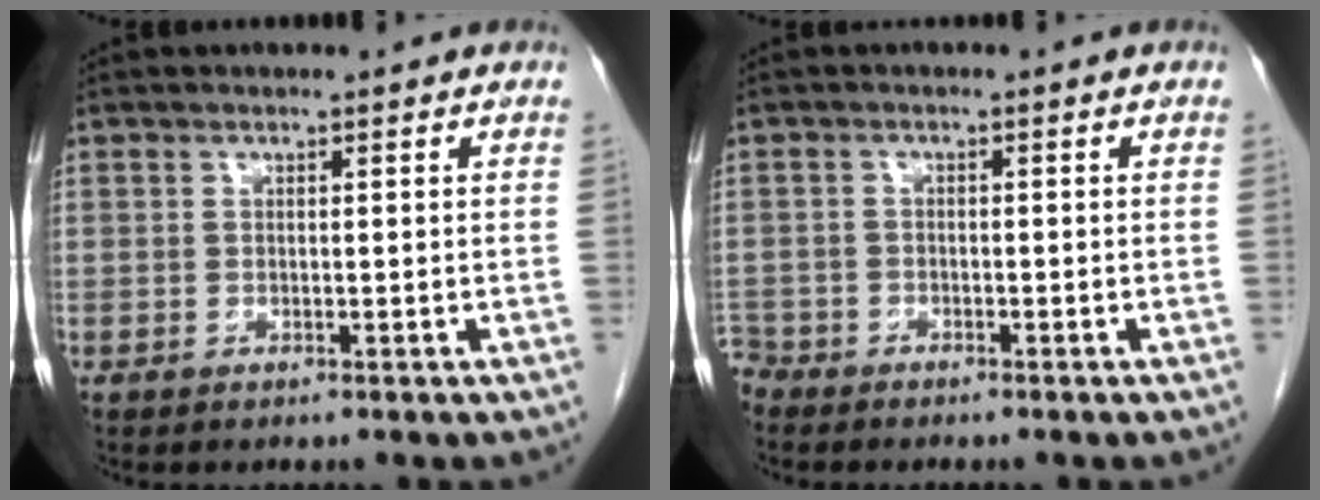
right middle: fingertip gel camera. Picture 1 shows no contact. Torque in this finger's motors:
{"motor_torque": [0.19, 0.23, -0.06, -0.07]}